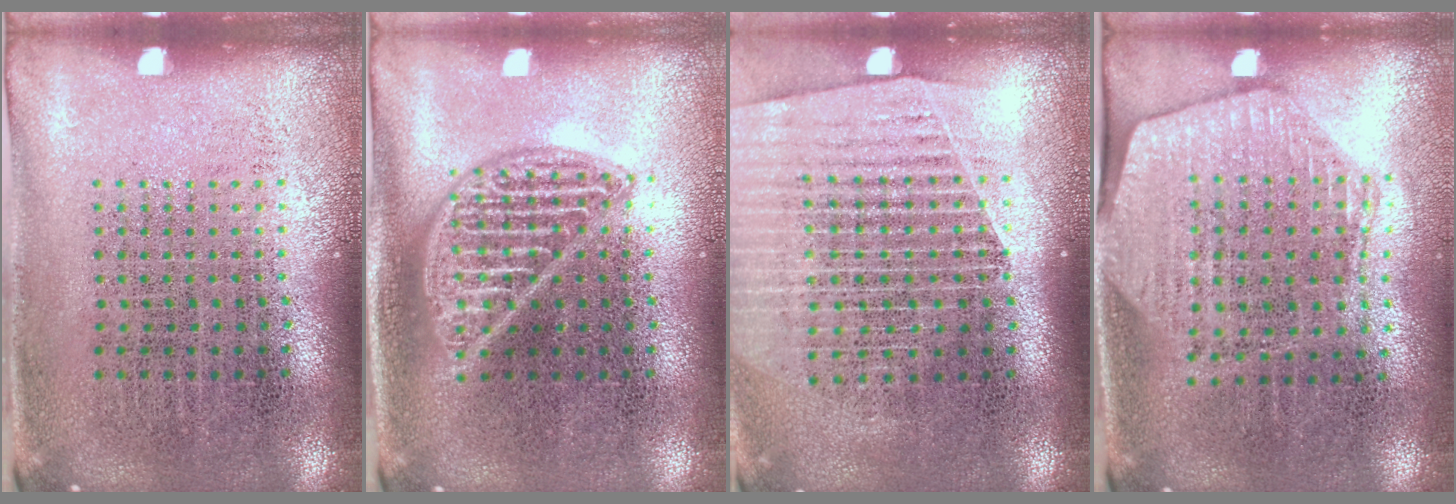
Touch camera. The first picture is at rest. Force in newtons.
{"total": 2.2, "press": 2.2, "slide": 0.2}
{"total": 1.7, "press": 1.6, "slide": 0.5}
{"total": 1.7, "press": 1.5, "slide": 0.8}